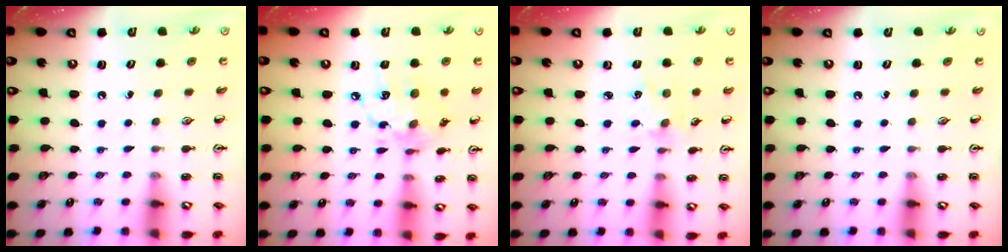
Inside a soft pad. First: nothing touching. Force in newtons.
{"total": 13.0, "press": 13.0, "slide": 1.0}
{"total": 2.6, "press": 2.6, "slide": 0.4}
{"total": 0.0}